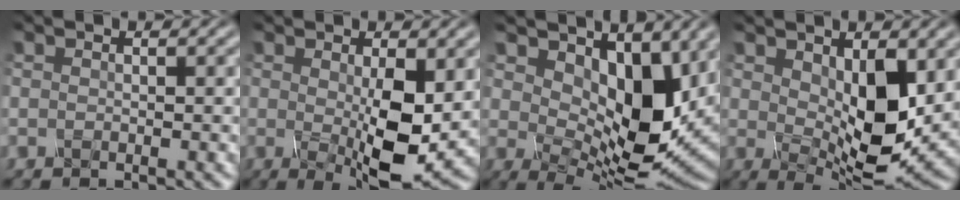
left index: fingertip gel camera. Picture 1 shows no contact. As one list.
[{"total": 6.6, "force": [-0.1, 2.1, 6.3], "torque": [-0.119, -0.015, 0.008]}, {"total": 8.9, "force": [3.1, 4.7, 6.8], "torque": [-0.122, -0.013, 0.056]}, {"total": 7.8, "force": [0.8, 3.7, 6.8], "torque": [-0.123, -0.009, 0.028]}]